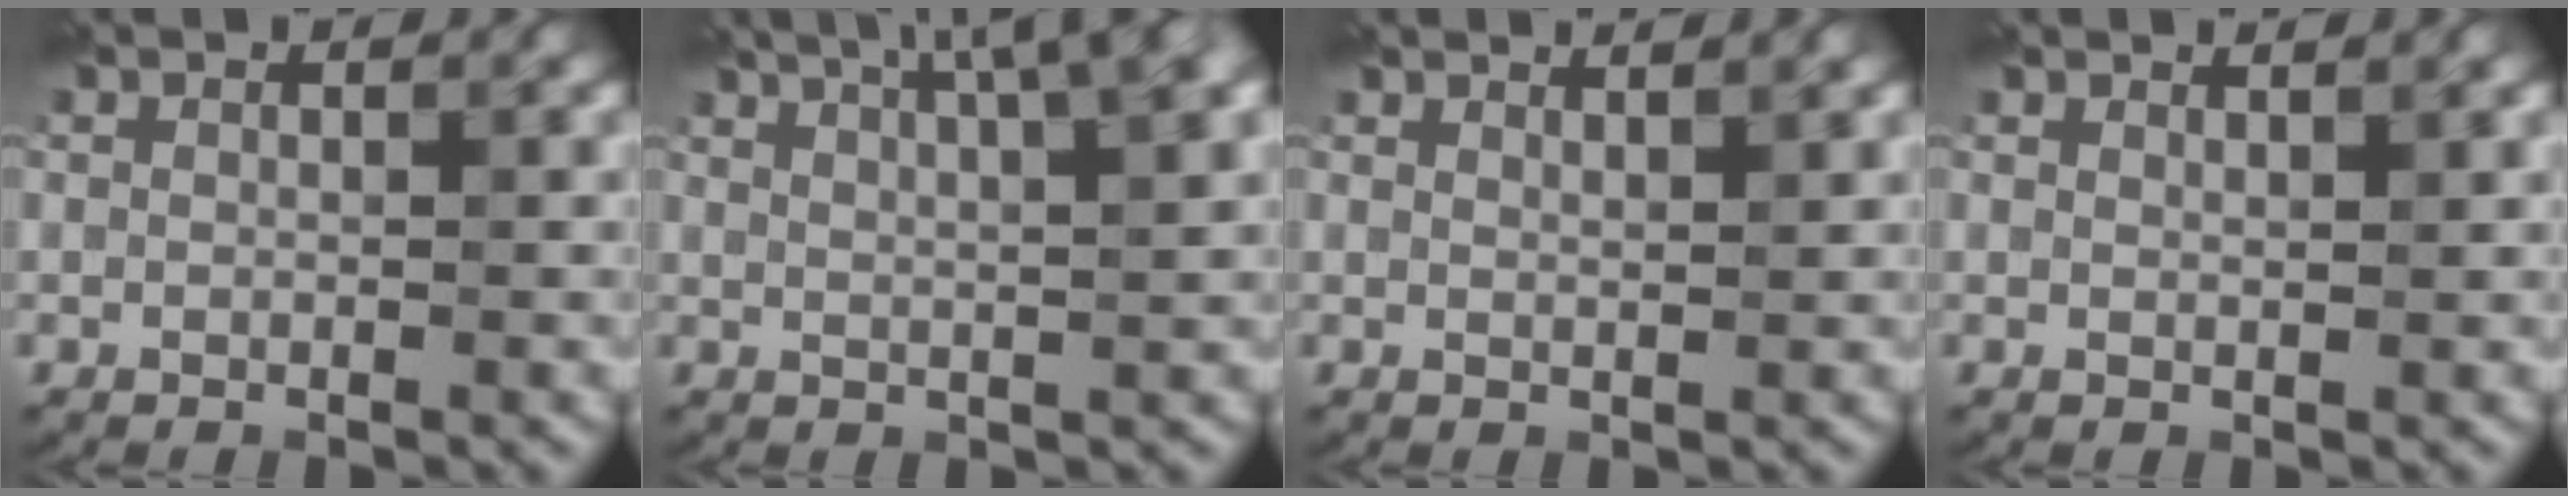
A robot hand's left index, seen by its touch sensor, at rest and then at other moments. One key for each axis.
{"total": 9.3, "fx": 5.9, "fy": 2.8, "fz": 6.7, "tx": -0.067, "ty": 0.046, "tz": 0.051}
{"total": 2.4, "fx": 2.1, "fy": 0.5, "fz": 0.9, "tx": 0.000, "ty": 0.010, "tz": 0.018}
{"total": 1.7, "fx": 1.6, "fy": 0.3, "fz": 0.5, "tx": 0.001, "ty": 0.002, "tz": 0.015}